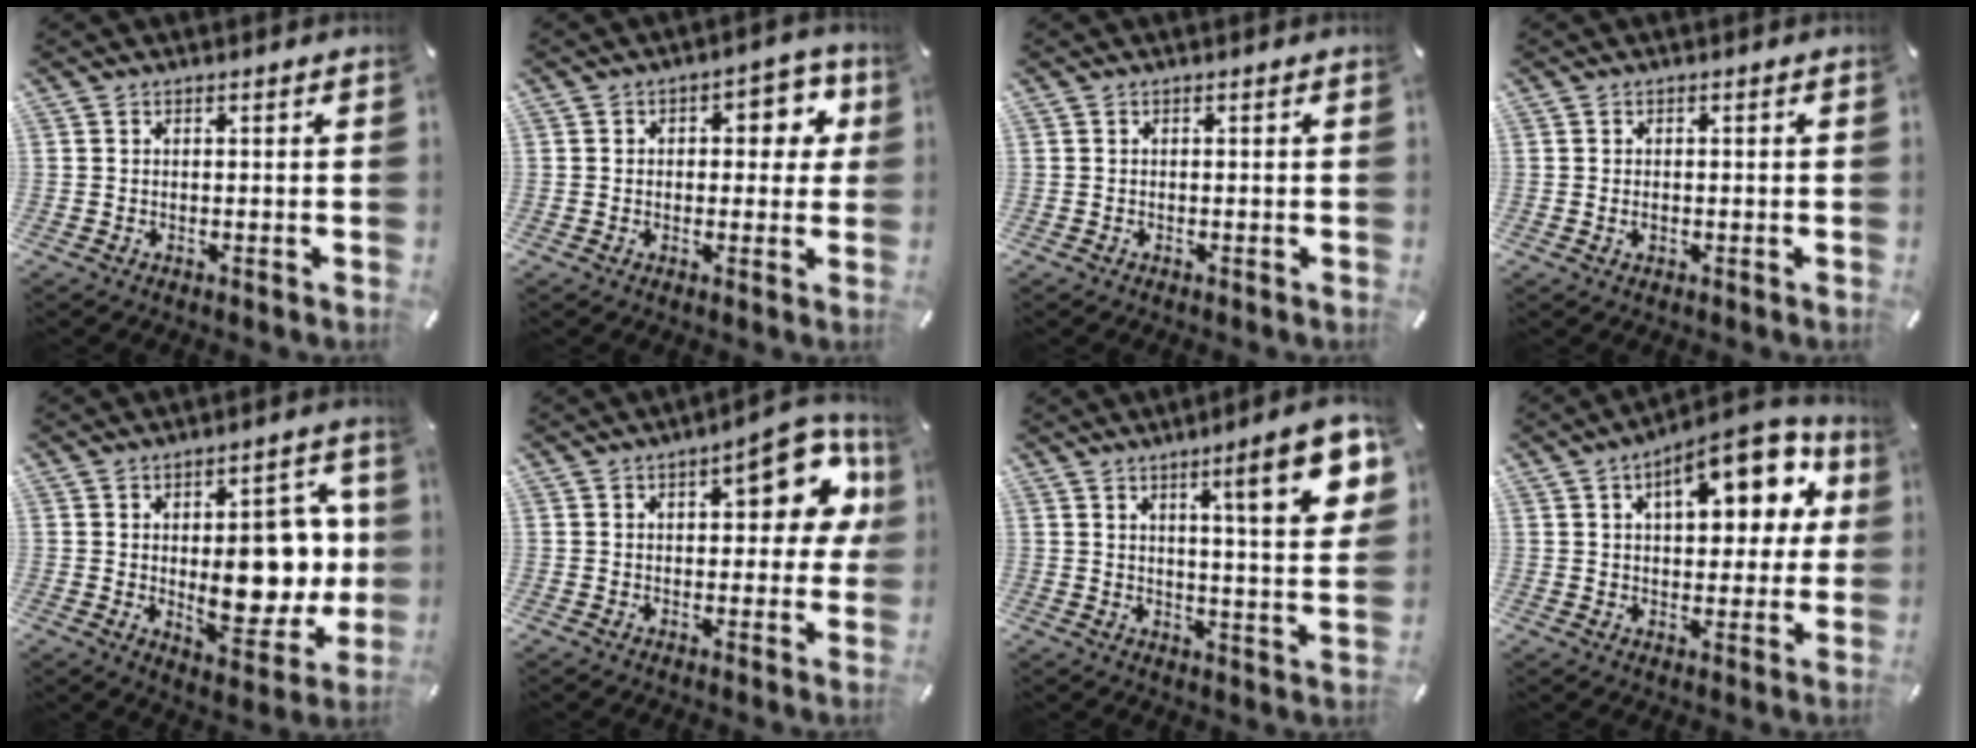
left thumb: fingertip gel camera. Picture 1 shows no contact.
{"total": 7.5, "force": [1.4, 4.8, 5.5], "torque": [-0.055, -0.006, 0.013]}
{"total": 0.0}
{"total": 1.2, "force": [-0.2, 0.7, 0.9], "torque": [-0.019, 0.002, -0.005]}
{"total": 18.9, "force": [0.5, 10.3, 15.9], "torque": [-0.195, -0.017, 0.014]}
{"total": 14.0, "force": [4.1, 6.3, 11.8], "torque": [-0.130, -0.018, 0.061]}
{"total": 15.6, "force": [7.2, 2.8, 13.6], "torque": [-0.191, -0.033, 0.101]}
{"total": 15.8, "force": [6.6, 8.0, 11.9], "torque": [-0.156, -0.021, 0.106]}